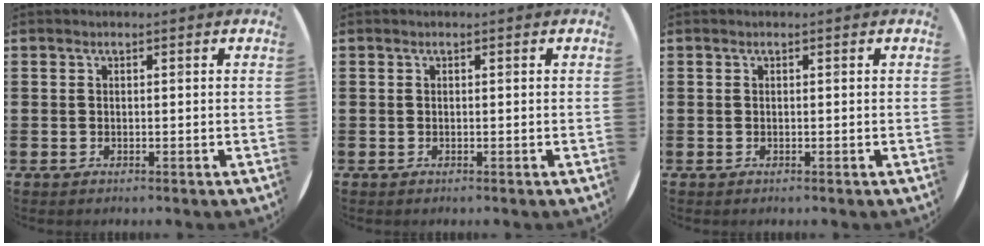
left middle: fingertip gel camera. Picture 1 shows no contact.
{"total": 0.0}
{"total": 0.0}